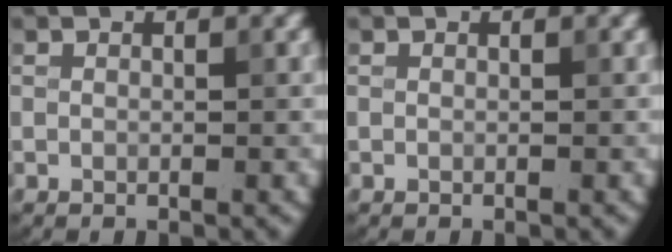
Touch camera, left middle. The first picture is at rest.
{"total": 0.0}